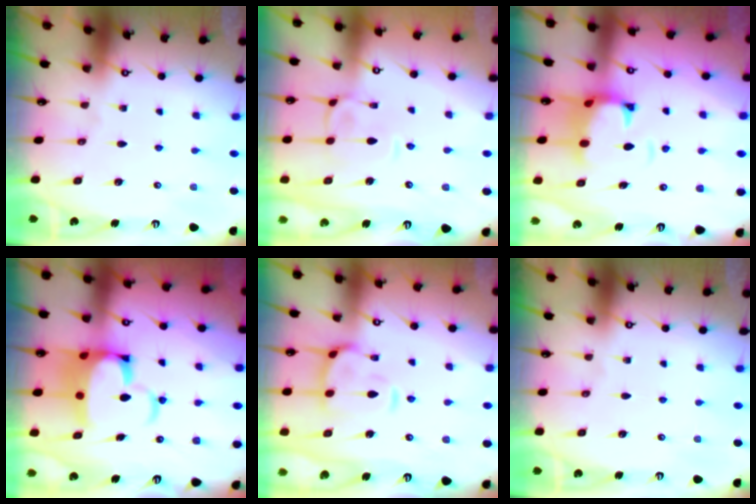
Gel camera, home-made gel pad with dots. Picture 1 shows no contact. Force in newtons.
{"total": 2.5, "press": 2.2, "slide": 1.0}
{"total": 2.3, "press": 2.0, "slide": 1.2}
{"total": 8.6, "press": 8.5, "slide": 1.5}
{"total": 4.8, "press": 4.6, "slide": 1.5}
{"total": 0.0}